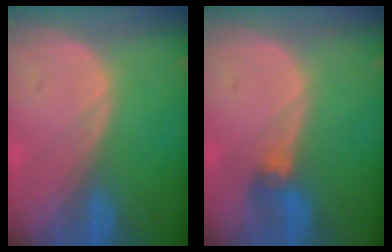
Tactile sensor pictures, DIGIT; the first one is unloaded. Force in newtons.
{"total": 2.9, "press": 2.6, "slide": 1.2}